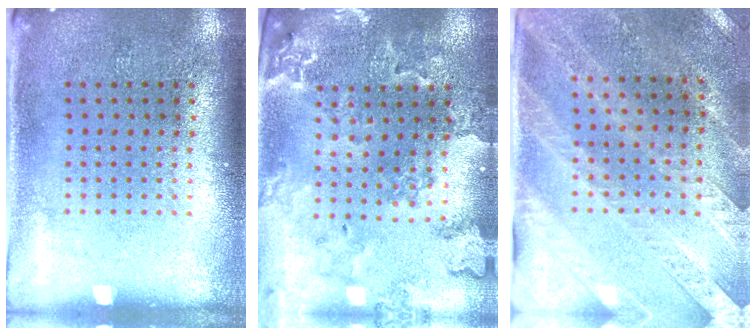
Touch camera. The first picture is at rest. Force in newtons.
{"total": 1.8, "press": 1.8, "slide": 0.3}
{"total": 2.6, "press": 2.3, "slide": 1.3}